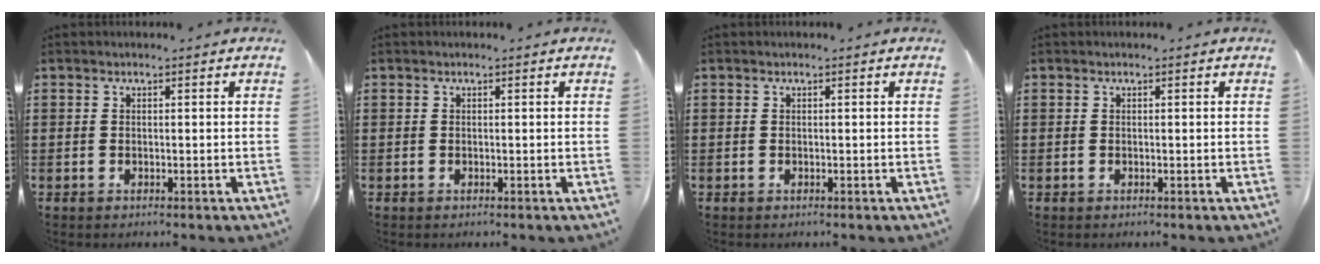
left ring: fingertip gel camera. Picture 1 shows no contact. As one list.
[{"total": 0.0}, {"total": 0.0}, {"total": 0.0}]